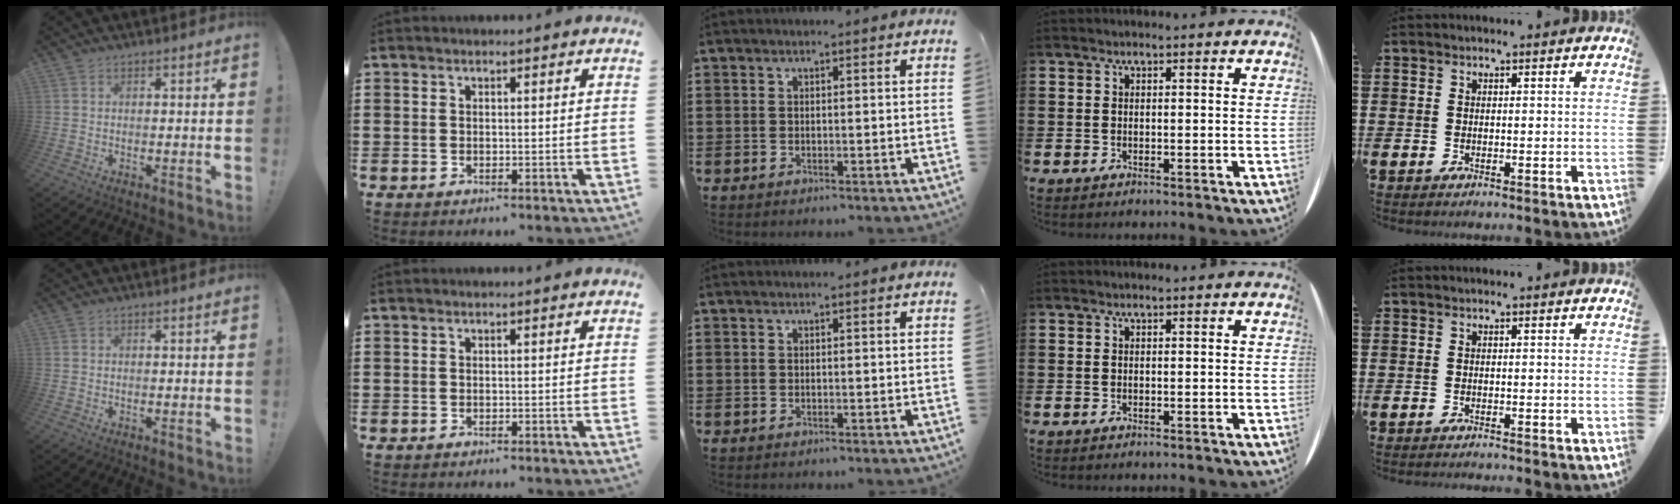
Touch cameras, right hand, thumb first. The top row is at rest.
{"little": {"total": 0.8, "force": [-0.8, -0.2, 0.0], "torque": [0.000, -0.001, -0.016]}}